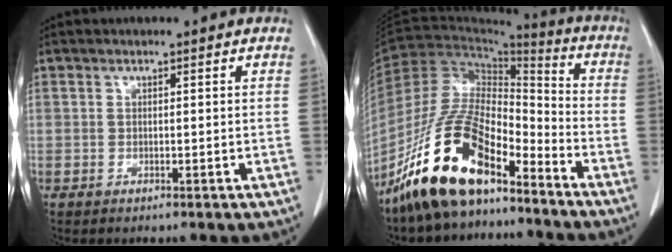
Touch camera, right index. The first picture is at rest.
{"total": 16.6, "force": [-11.7, 5.7, 10.4], "torque": [-0.200, 0.014, -0.215]}